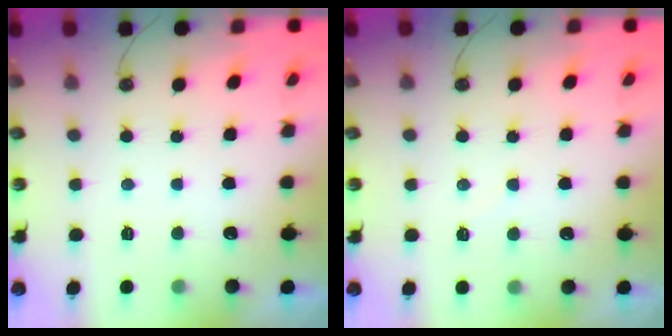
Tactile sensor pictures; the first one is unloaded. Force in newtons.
{"total": 4.7, "press": 4.7, "slide": 0.5}